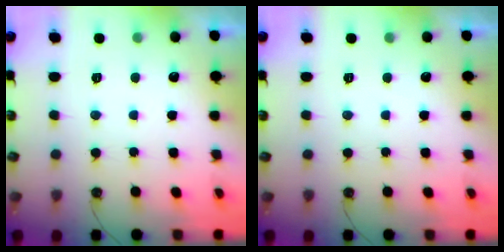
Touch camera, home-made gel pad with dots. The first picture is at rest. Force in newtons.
{"total": 0.0}